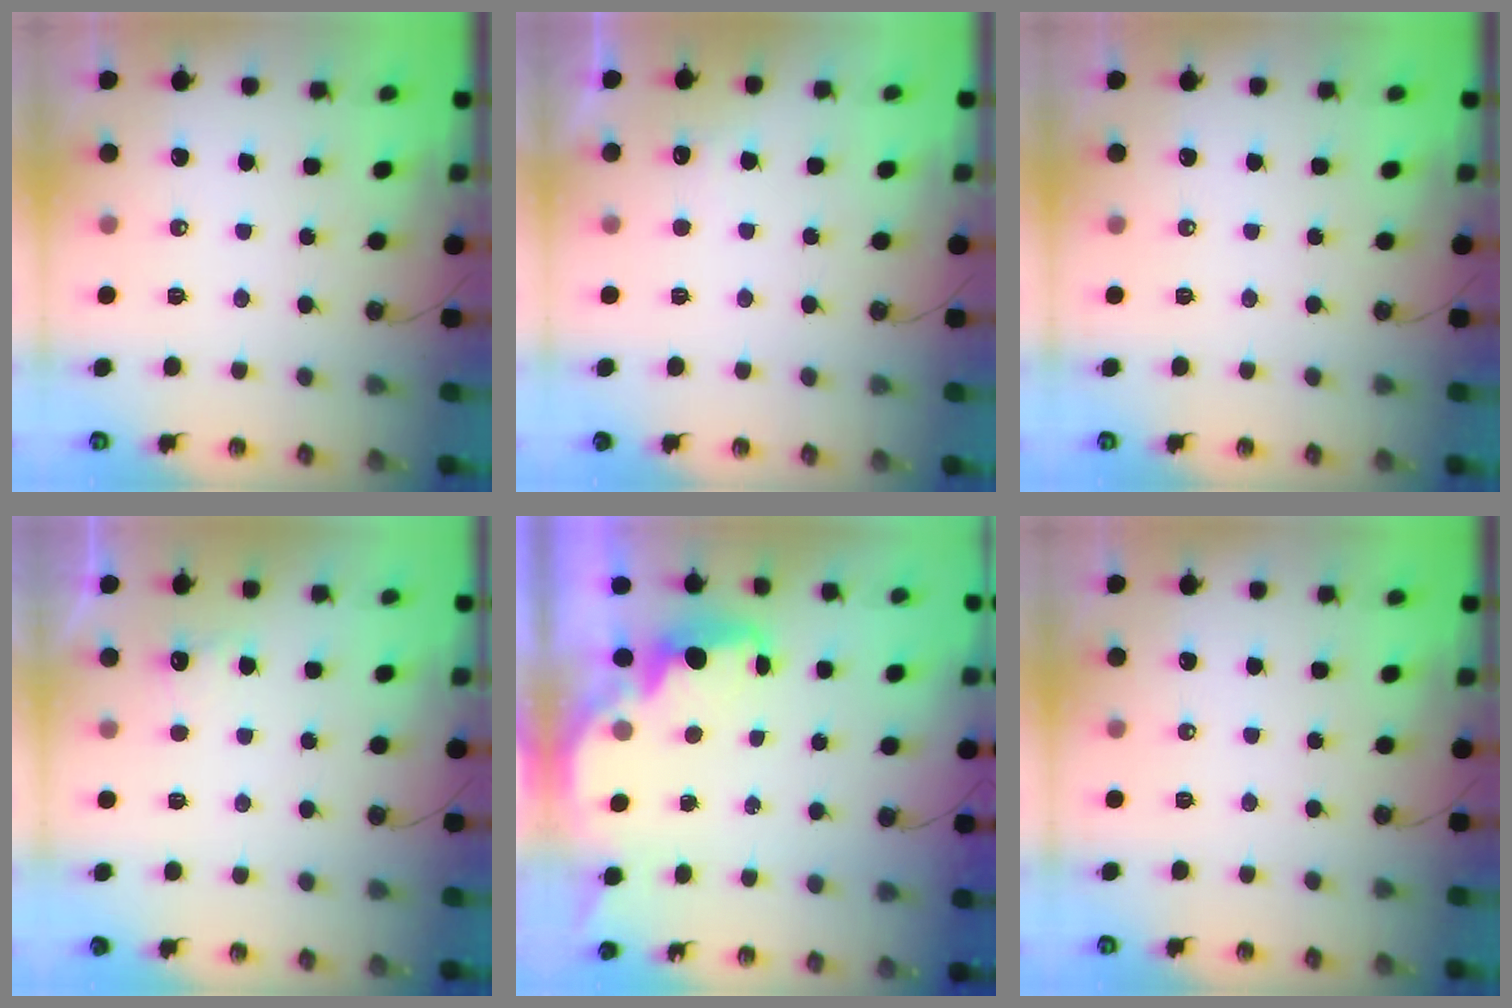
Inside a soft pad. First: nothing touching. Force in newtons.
{"total": 4.2, "press": 4.0, "slide": 1.3}
{"total": 0.0}
{"total": 2.8, "press": 2.7, "slide": 0.9}
{"total": 2.5, "press": 2.4, "slide": 0.8}
{"total": 0.0}